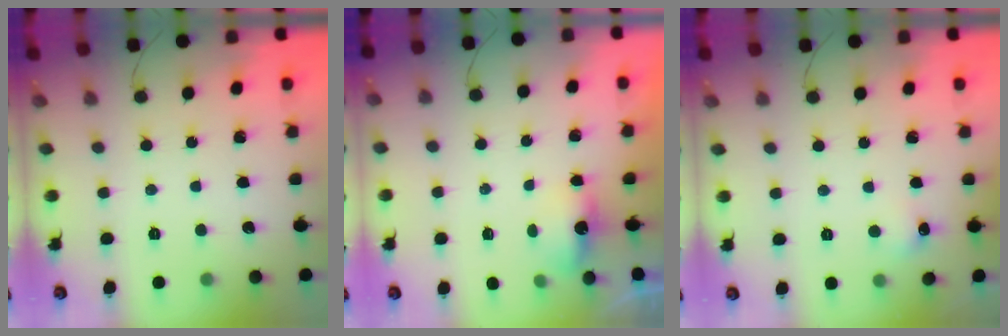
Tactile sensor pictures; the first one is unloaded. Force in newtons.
{"total": 6.4, "press": 4.0, "slide": 5.0}
{"total": 5.2, "press": 5.0, "slide": 1.4}